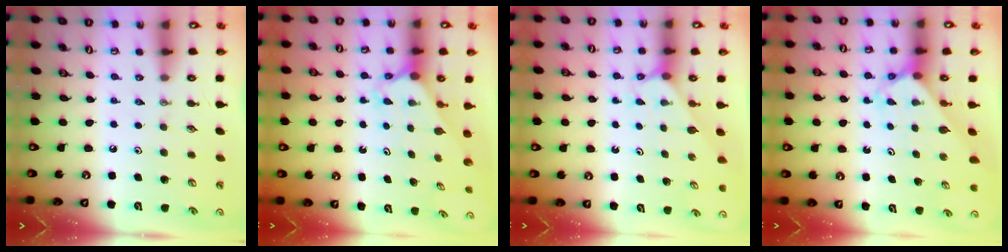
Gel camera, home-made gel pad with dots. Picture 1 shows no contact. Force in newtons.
{"total": 2.4, "press": 2.4, "slide": 0.2}
{"total": 2.9, "press": 2.9, "slide": 0.4}
{"total": 2.6, "press": 2.6, "slide": 0.2}